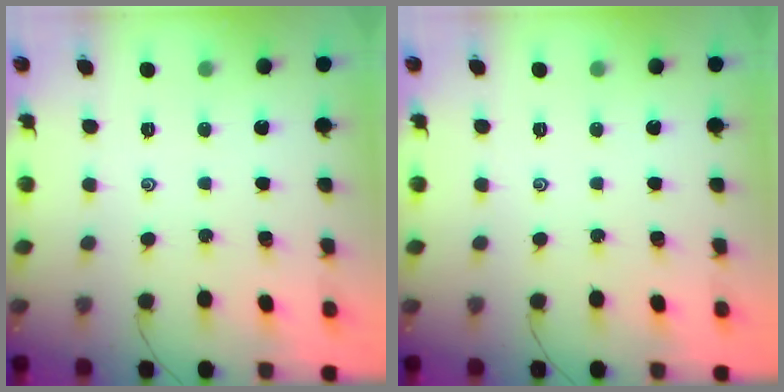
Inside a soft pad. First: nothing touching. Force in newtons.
{"total": 0.0}